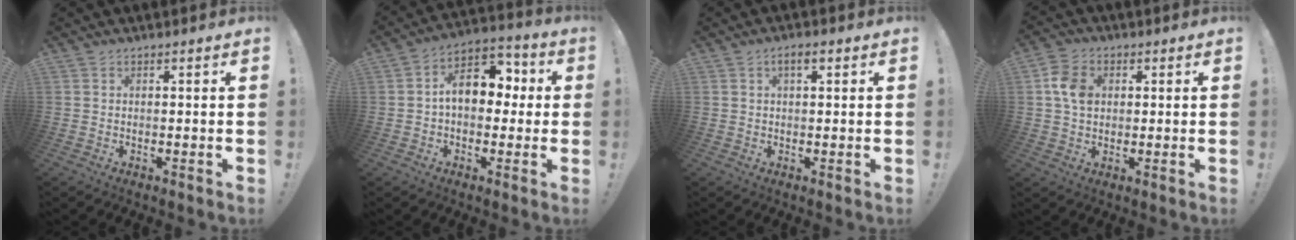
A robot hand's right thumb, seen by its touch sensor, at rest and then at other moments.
{"total": 13.0, "force": [1.7, 8.6, 9.5], "torque": [-0.129, 0.010, 0.035]}
{"total": 3.0, "force": [1.1, 1.2, 2.5], "torque": [-0.036, -0.001, 0.016]}
{"total": 8.3, "force": [1.4, 6.3, 5.1], "torque": [-0.076, 0.007, 0.028]}